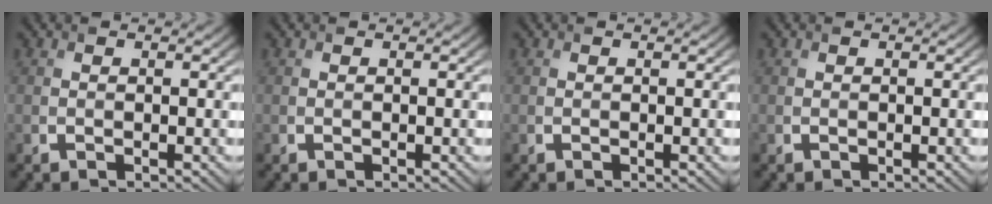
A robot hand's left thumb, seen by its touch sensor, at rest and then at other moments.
{"total": 0.0}
{"total": 0.0}
{"total": 0.0}